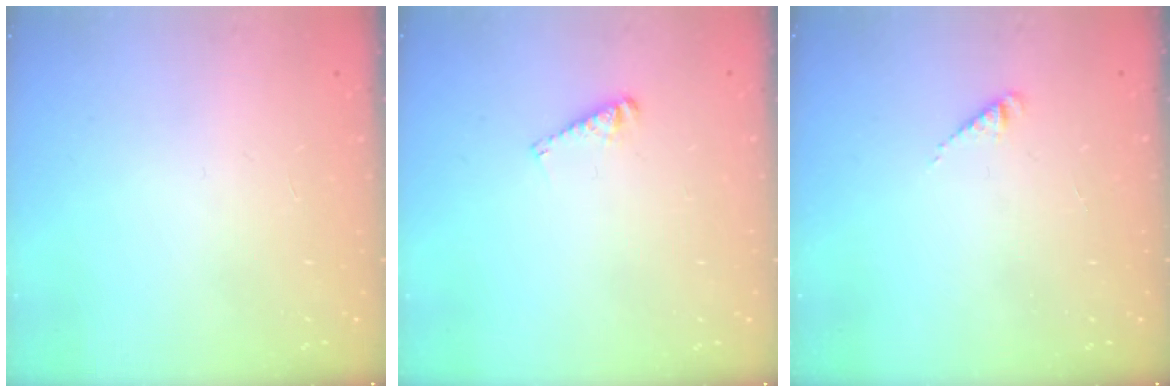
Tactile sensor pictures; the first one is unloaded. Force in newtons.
{"total": 3.3, "press": 3.3, "slide": 0.3}
{"total": 2.3, "press": 2.3, "slide": 0.4}